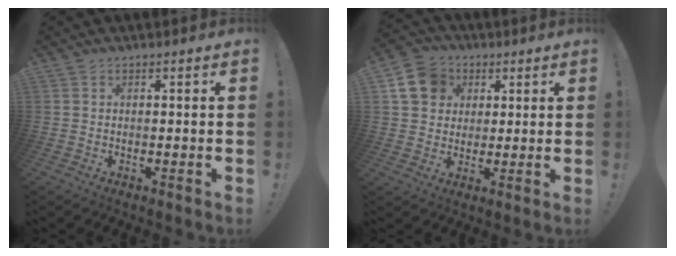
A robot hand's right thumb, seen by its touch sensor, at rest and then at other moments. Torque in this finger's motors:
{"motor_torque": [-0.18, 0.25, 0.28, -0.08, -0.02]}